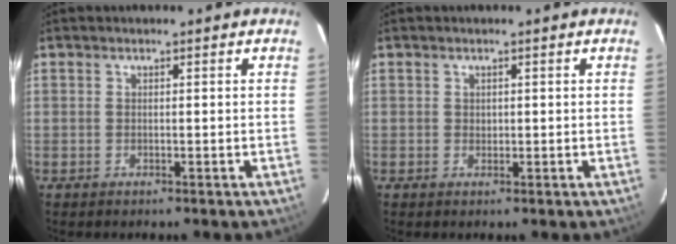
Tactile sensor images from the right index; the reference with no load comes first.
{"total": 0.7, "force": [0.2, 0.7, 0.1], "torque": [0.001, 0.002, 0.004]}